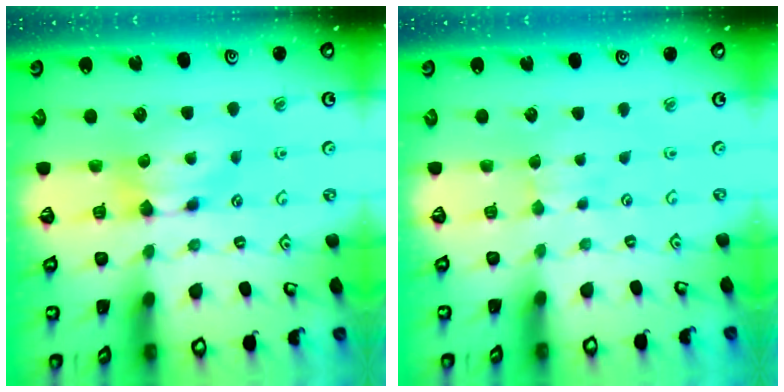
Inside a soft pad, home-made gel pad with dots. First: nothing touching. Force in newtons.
{"total": 2.3, "press": 2.3, "slide": 0.4}